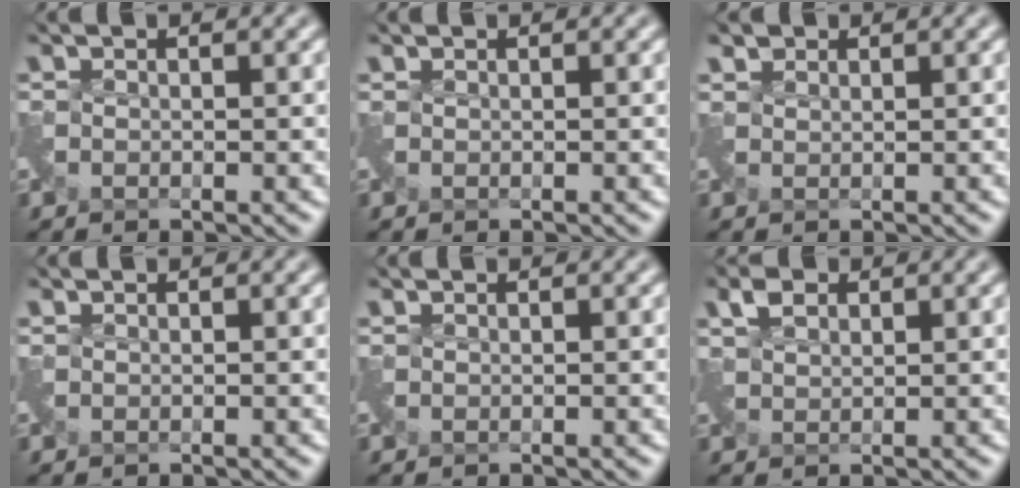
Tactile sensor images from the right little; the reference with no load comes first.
{"total": 0.0}
{"total": 0.8, "force": [0.7, 0.3, -0.3], "torque": [0.004, 0.004, 0.018]}
{"total": 0.0}
{"total": 0.0}
{"total": 1.7, "force": [1.5, 0.8, 0.5], "torque": [-0.012, 0.009, 0.032]}